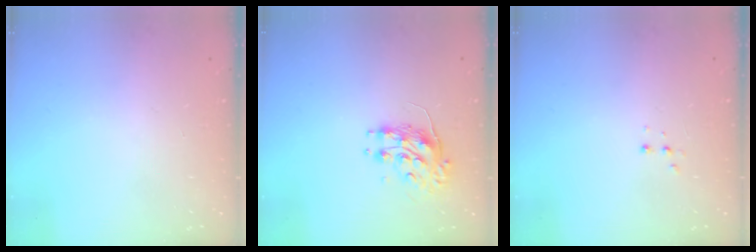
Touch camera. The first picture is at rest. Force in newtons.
{"total": 8.1, "press": 8.1, "slide": 0.1}
{"total": 3.0, "press": 2.9, "slide": 0.7}